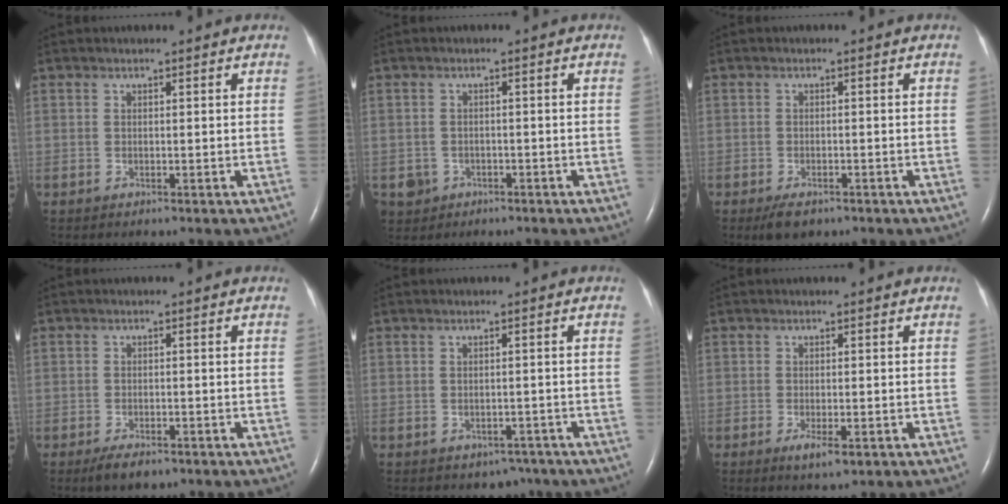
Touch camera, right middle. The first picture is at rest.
{"total": 3.8, "force": [-1.7, 3.3, 0.3], "torque": [-0.011, 0.006, -0.025]}
{"total": 2.9, "force": [-1.9, 1.3, 1.7], "torque": [-0.036, -0.005, -0.023]}
{"total": 3.3, "force": [-2.3, 1.2, 2.1], "torque": [-0.042, -0.005, -0.033]}
{"total": 3.2, "force": [-2.3, 2.2, 0.5], "torque": [-0.002, 0.011, -0.025]}
{"total": 2.9, "force": [-1.3, 0.7, 2.4], "torque": [-0.044, -0.005, -0.018]}